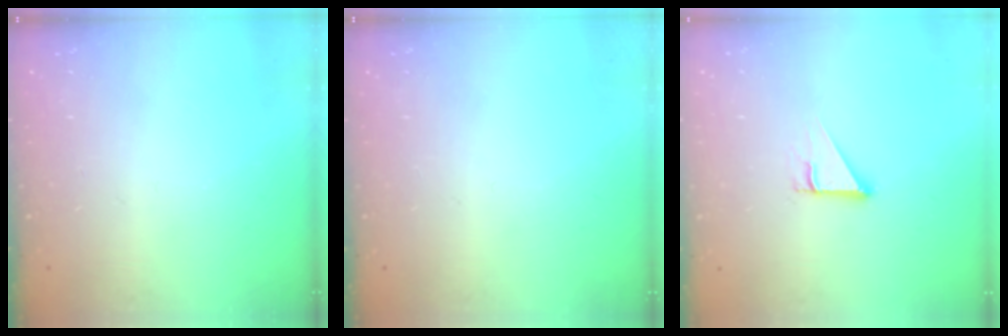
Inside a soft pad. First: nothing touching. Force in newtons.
{"total": 0.0}
{"total": 2.5, "press": 2.5, "slide": 0.2}